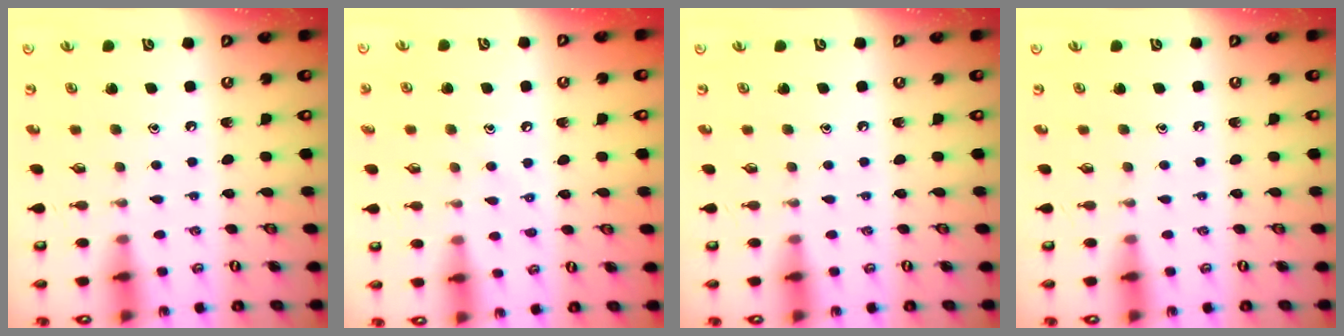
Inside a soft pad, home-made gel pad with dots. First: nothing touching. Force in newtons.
{"total": 5.7, "press": 5.7, "slide": 0.7}
{"total": 0.0}
{"total": 0.0}